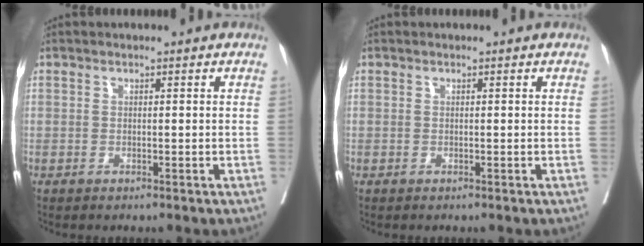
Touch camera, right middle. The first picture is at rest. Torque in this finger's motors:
{"motor_torque": [-0.02, 0.04, 0.00, 0.00]}